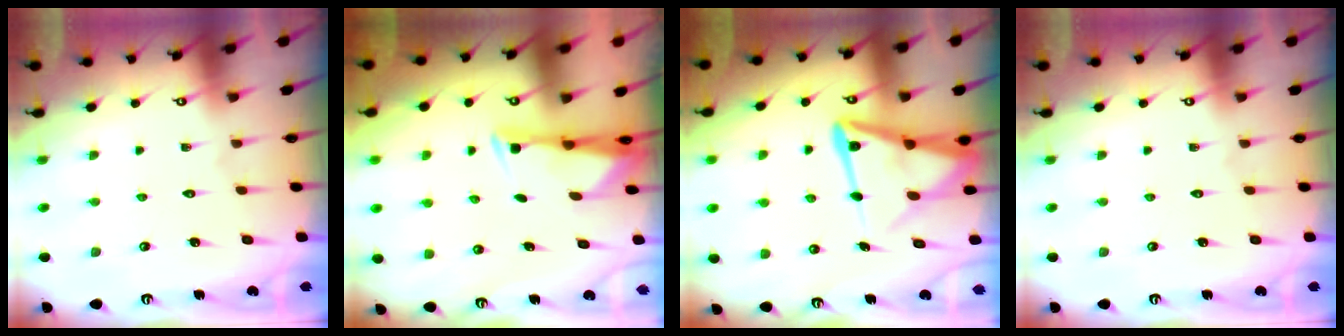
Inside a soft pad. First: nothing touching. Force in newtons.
{"total": 2.8, "press": 2.7, "slide": 0.4}
{"total": 14.1, "press": 14.1, "slide": 1.5}
{"total": 0.0}